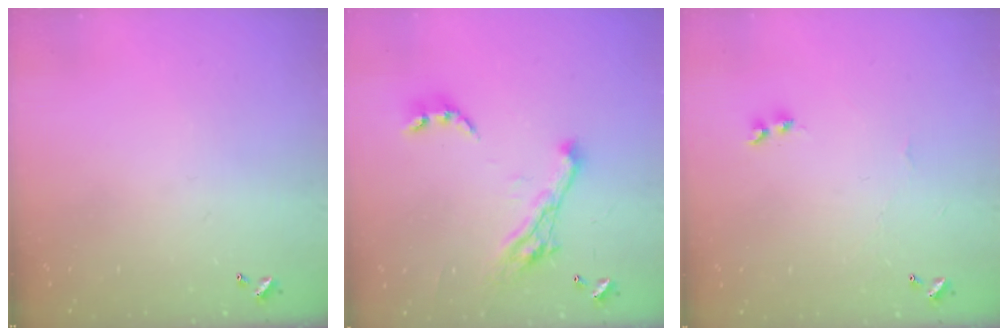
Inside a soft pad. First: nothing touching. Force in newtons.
{"total": 10.6, "press": 10.5, "slide": 1.7}
{"total": 2.0, "press": 1.9, "slide": 0.6}